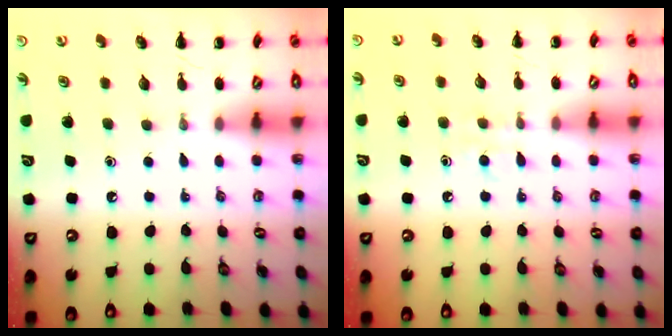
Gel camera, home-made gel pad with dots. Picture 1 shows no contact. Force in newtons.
{"total": 4.2, "press": 4.0, "slide": 1.3}